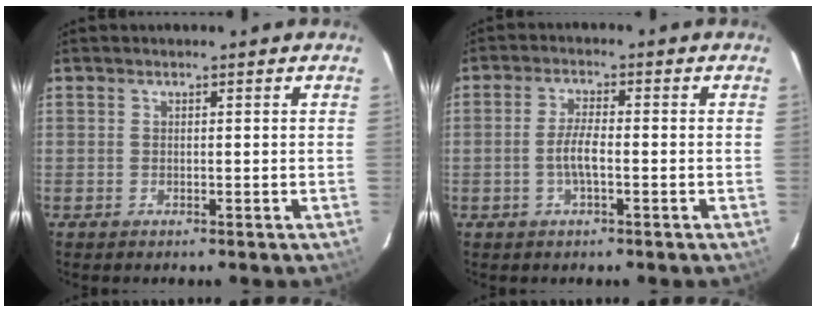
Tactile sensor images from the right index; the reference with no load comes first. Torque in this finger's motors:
{"motor_torque": [0.27, -0.09, 0.31, 0.09]}